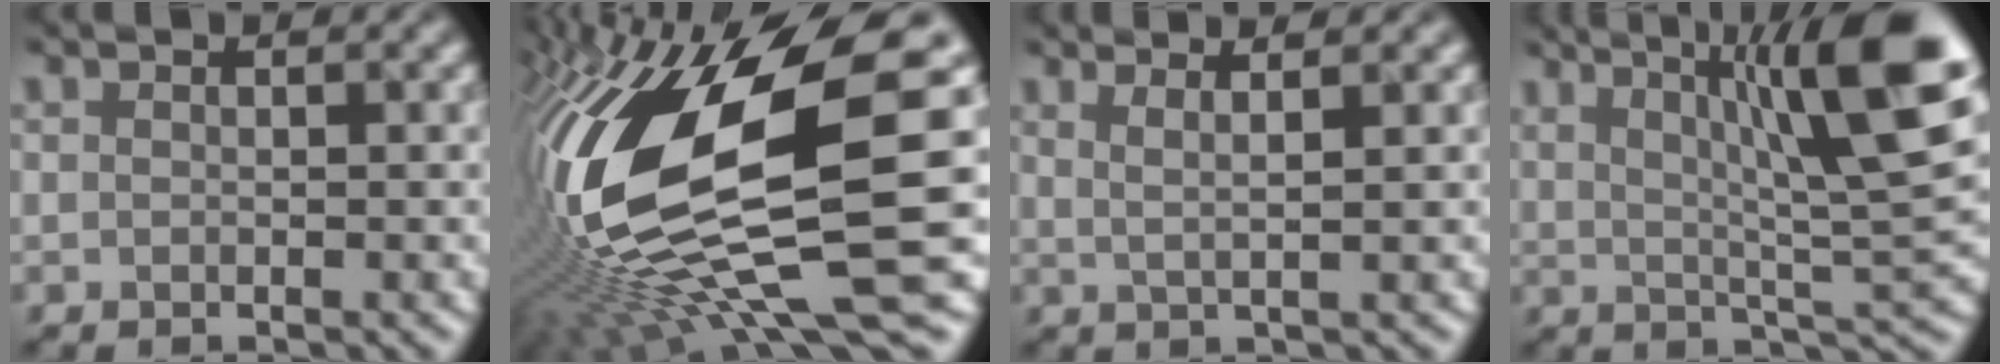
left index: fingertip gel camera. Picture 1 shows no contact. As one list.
[{"total": 17.5, "force": [-1.1, 5.1, 16.6], "torque": [-0.348, -0.015, 0.012]}, {"total": 1.7, "force": [0.9, -0.3, 1.5], "torque": [-0.048, 0.009, 0.025]}, {"total": 10.2, "force": [3.6, 1.8, 9.4], "torque": [-0.166, 0.014, 0.083]}]